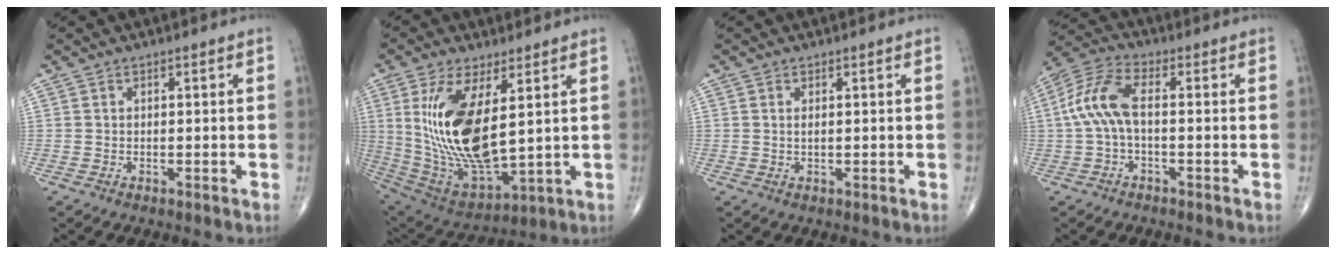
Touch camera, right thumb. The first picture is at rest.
{"total": 19.1, "force": [4.0, 7.9, 16.9], "torque": [-0.336, -0.029, 0.096]}
{"total": 1.0, "force": [0.3, 0.3, 0.9], "torque": [-0.019, -0.001, 0.006]}
{"total": 9.0, "force": [-0.3, 3.9, 8.1], "torque": [-0.191, 0.029, -0.011]}